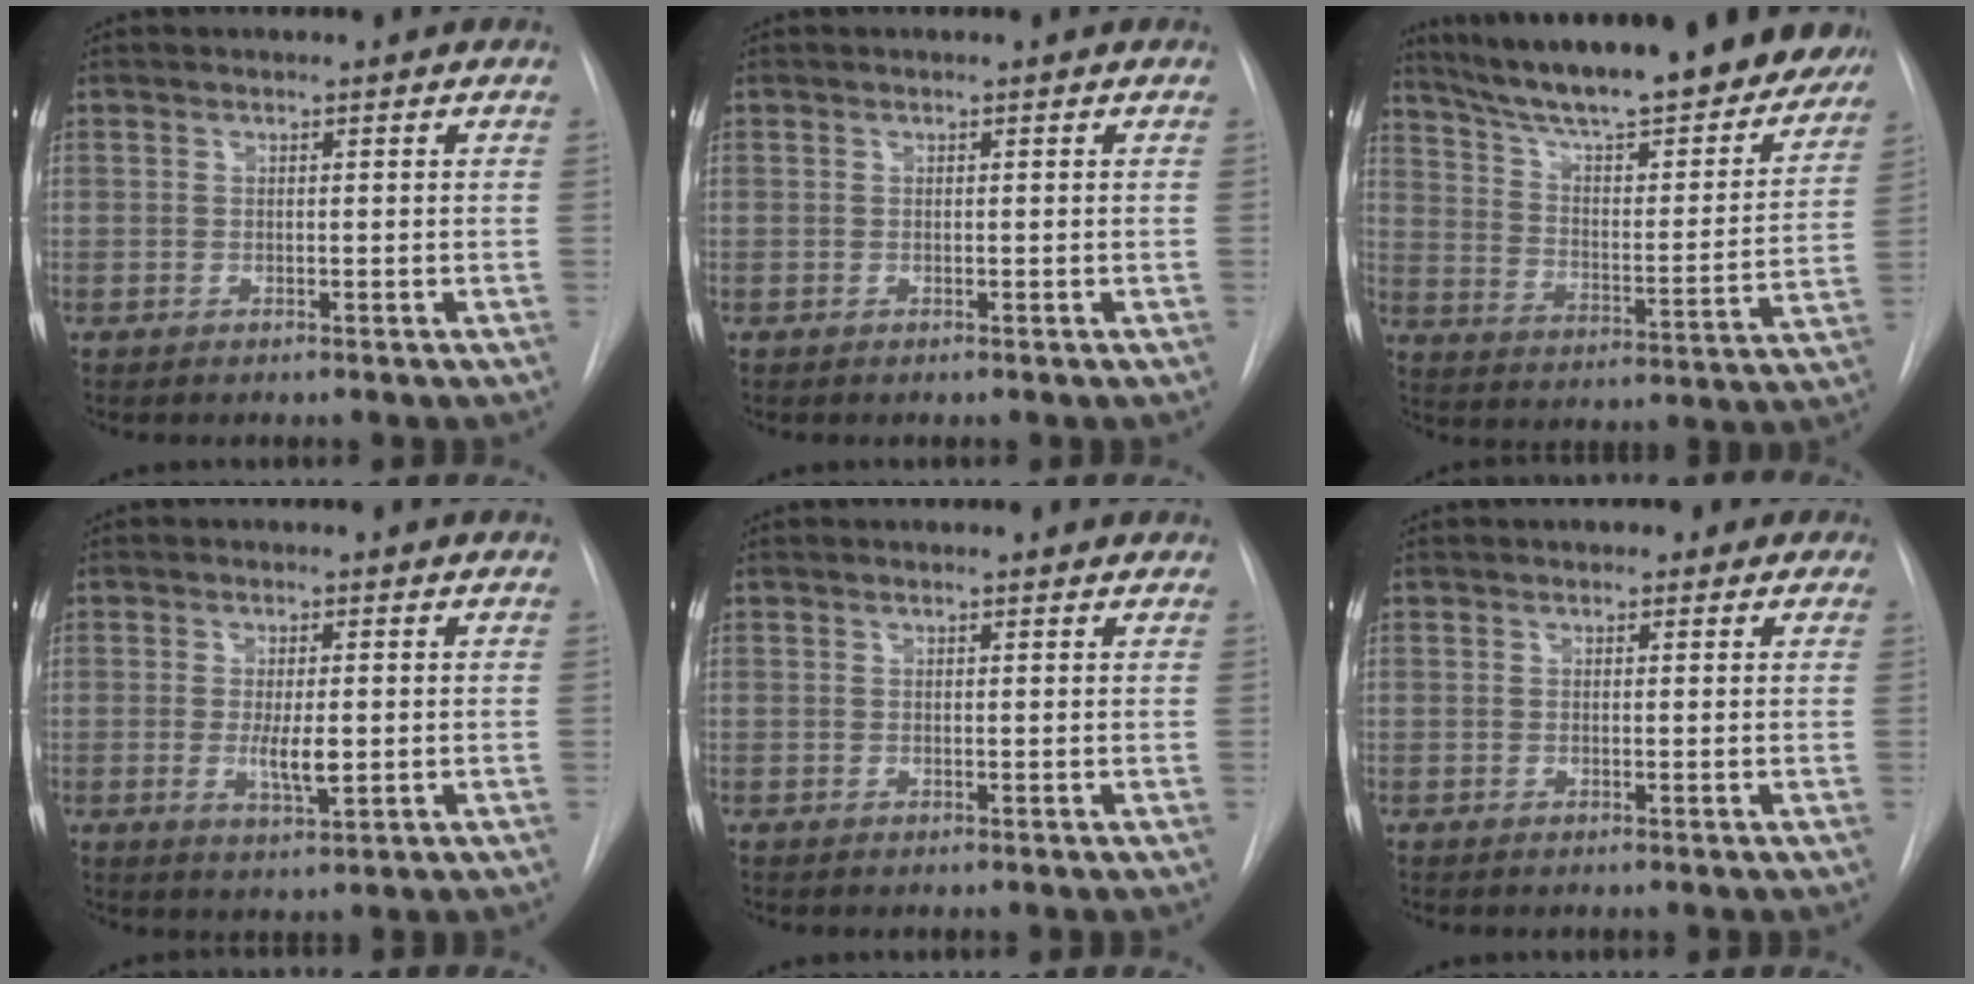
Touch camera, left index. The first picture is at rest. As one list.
[{"total": 0.0}, {"total": 27.3, "force": [23.3, 5.2, 13.3], "torque": [-0.213, -0.036, 0.320]}, {"total": 4.4, "force": [-1.2, 1.1, 4.1], "torque": [-0.075, -0.012, -0.013]}, {"total": 0.8, "force": [0.5, 0.3, 0.5], "torque": [-0.013, 0.003, 0.002]}, {"total": 1.6, "force": [0.5, 1.4, 0.6], "torque": [0.000, 0.004, 0.000]}]